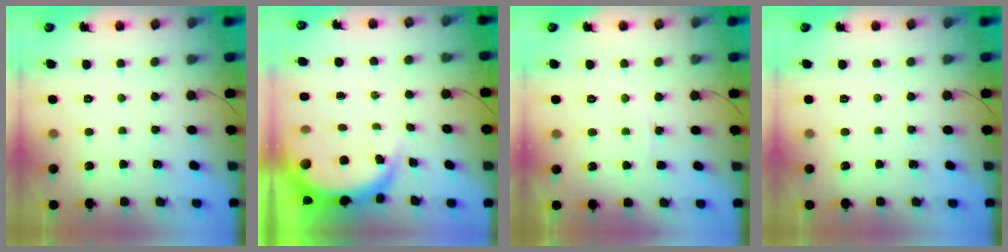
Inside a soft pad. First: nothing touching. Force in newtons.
{"total": 5.5, "press": 5.5, "slide": 0.8}
{"total": 5.0, "press": 5.0, "slide": 0.6}
{"total": 0.0}